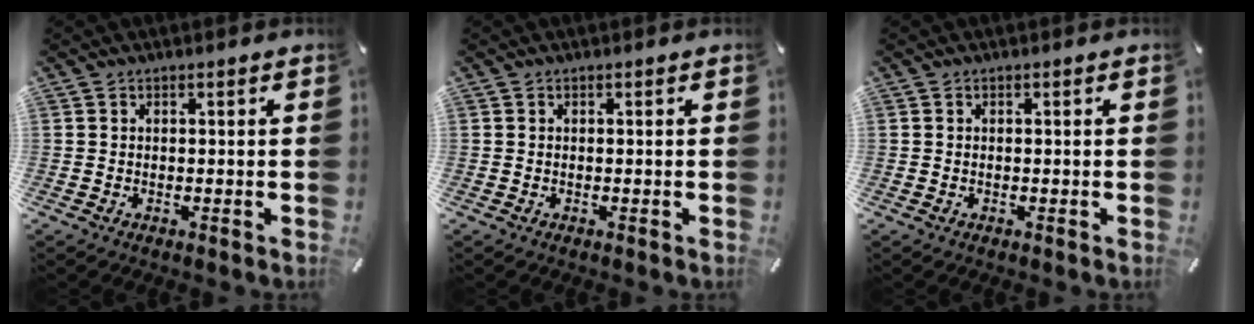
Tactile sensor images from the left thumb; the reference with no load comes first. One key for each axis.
{"total": 0.0}
{"total": 0.0}